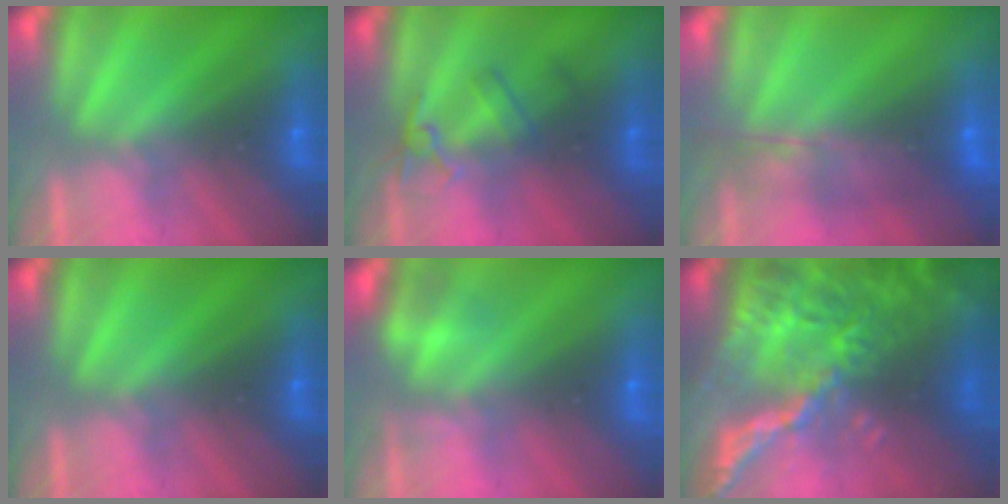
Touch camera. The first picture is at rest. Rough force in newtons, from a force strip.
{"total": 2.4}
{"total": 5.6}
{"total": 0.0}
{"total": 2.3}
{"total": 5.8}